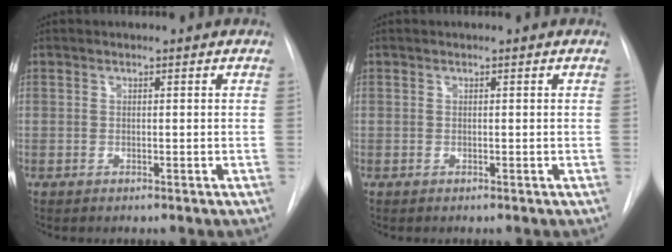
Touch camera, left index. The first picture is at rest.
{"total": 0.0}